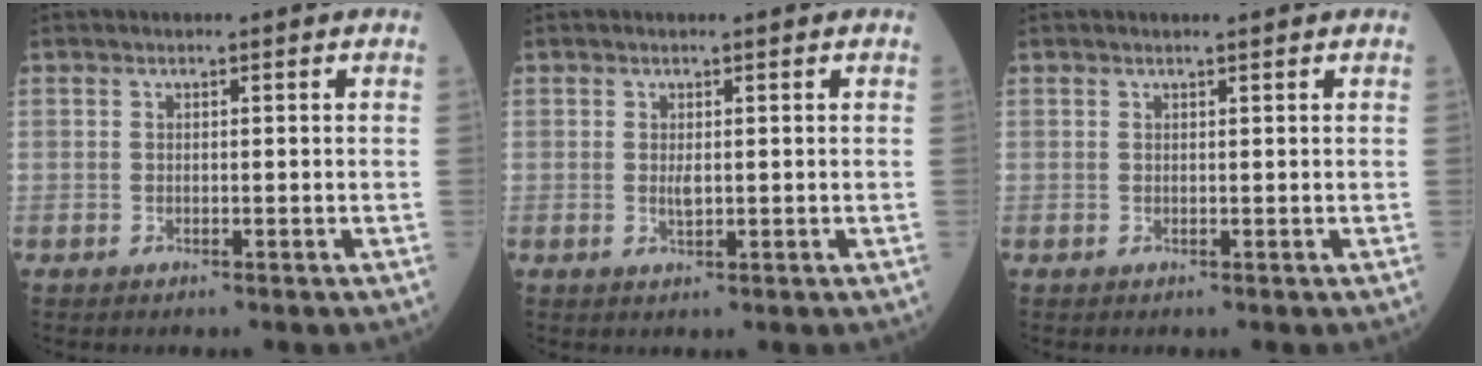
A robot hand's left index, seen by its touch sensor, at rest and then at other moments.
{"total": 1.3, "force": [0.2, 0.3, 1.3], "torque": [-0.026, -0.002, 0.006]}
{"total": 0.8, "force": [0.7, -0.1, 0.3], "torque": [-0.010, 0.000, 0.014]}